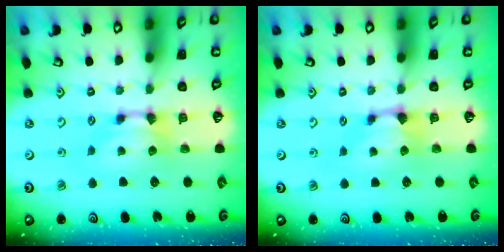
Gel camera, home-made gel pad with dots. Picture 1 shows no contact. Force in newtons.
{"total": 0.9, "press": 0.7, "slide": 0.6}